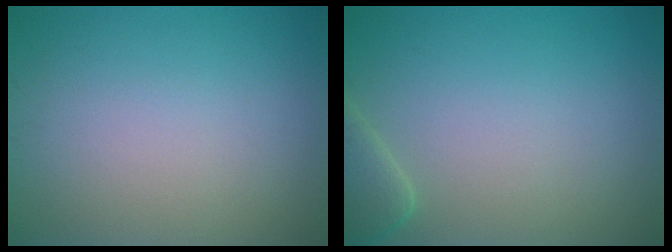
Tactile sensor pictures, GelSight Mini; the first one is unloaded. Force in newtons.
{"total": 2.3, "press": 2.3, "slide": 0.3}